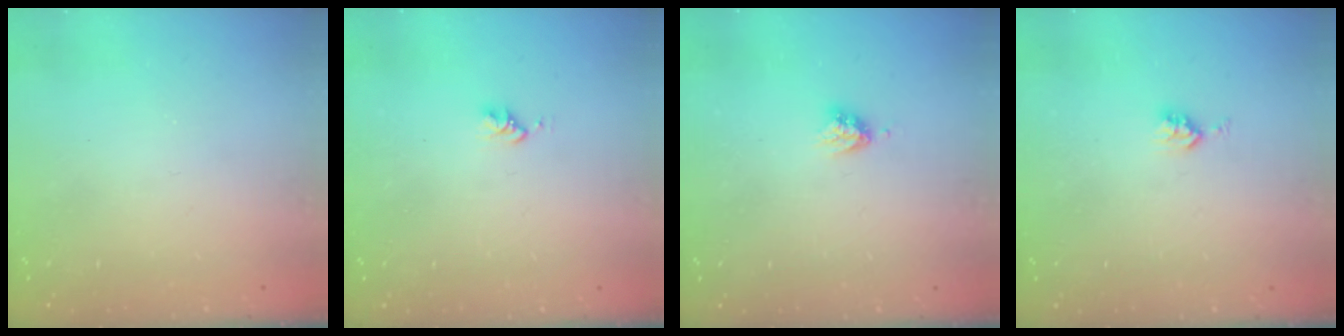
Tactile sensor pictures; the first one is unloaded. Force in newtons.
{"total": 2.6, "press": 2.6, "slide": 0.4}
{"total": 3.6, "press": 3.5, "slide": 0.5}
{"total": 4.4, "press": 4.3, "slide": 0.6}